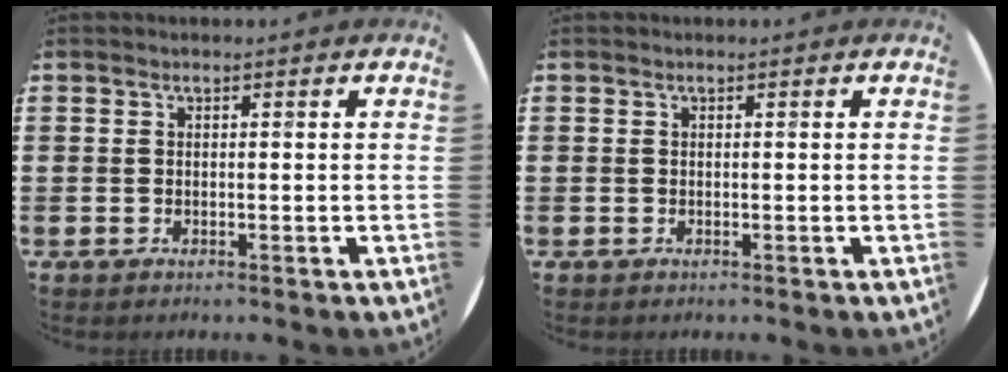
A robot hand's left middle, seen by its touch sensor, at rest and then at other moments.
{"total": 0.0}